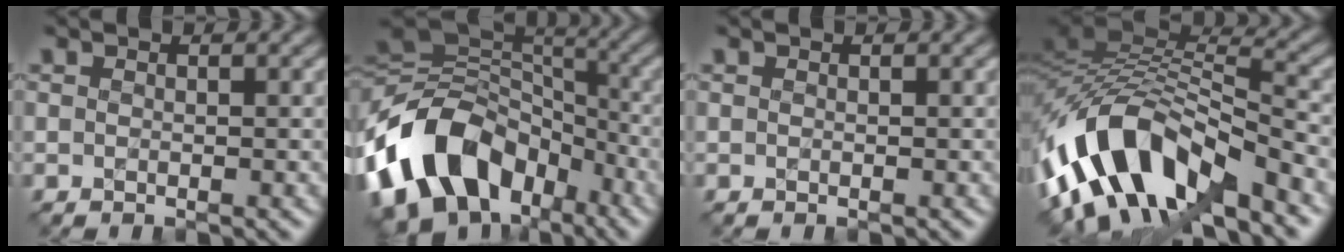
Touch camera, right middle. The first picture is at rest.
{"total": 13.5, "force": [-6.3, 9.4, 7.3], "torque": [-0.146, 0.018, -0.120]}
{"total": 0.0}
{"total": 12.3, "force": [-6.4, 5.6, 8.9], "torque": [-0.160, 0.016, -0.120]}